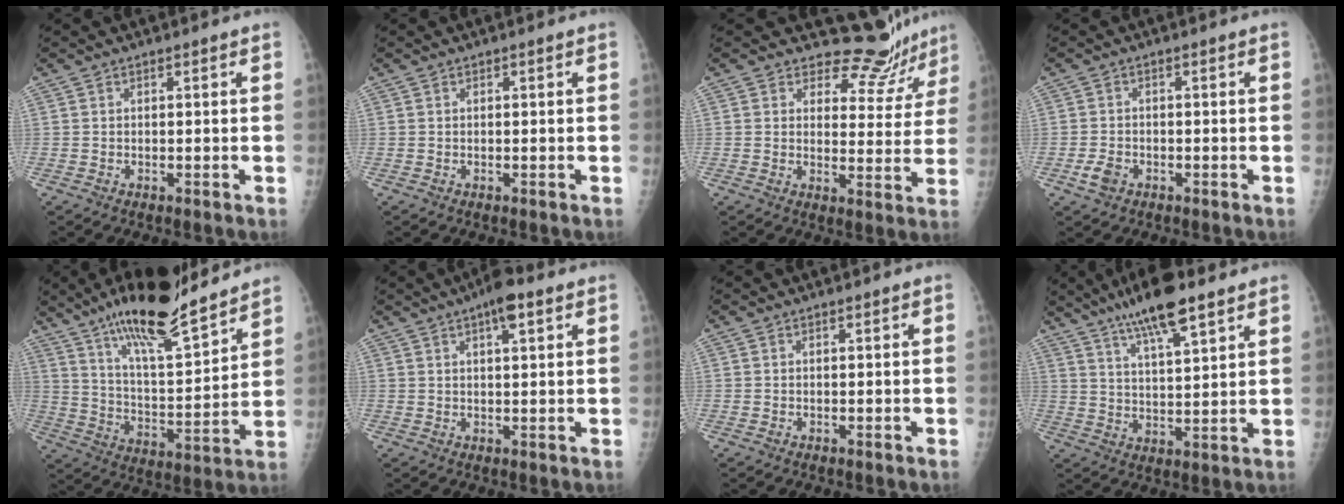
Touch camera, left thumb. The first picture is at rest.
{"total": 0.0}
{"total": 8.8, "force": [8.3, 2.8, -0.5], "torque": [0.041, -0.084, 0.095]}
{"total": 2.8, "force": [-1.3, 2.0, 1.5], "torque": [-0.030, 0.002, -0.023]}
{"total": 19.5, "force": [15.1, 3.8, 11.7], "torque": [-0.170, -0.079, 0.259]}
{"total": 5.5, "force": [2.9, 1.6, 4.4], "torque": [-0.061, -0.001, 0.040]}
{"total": 0.0}
{"total": 12.3, "force": [8.2, 2.8, 8.7], "torque": [-0.142, -0.029, 0.140]}